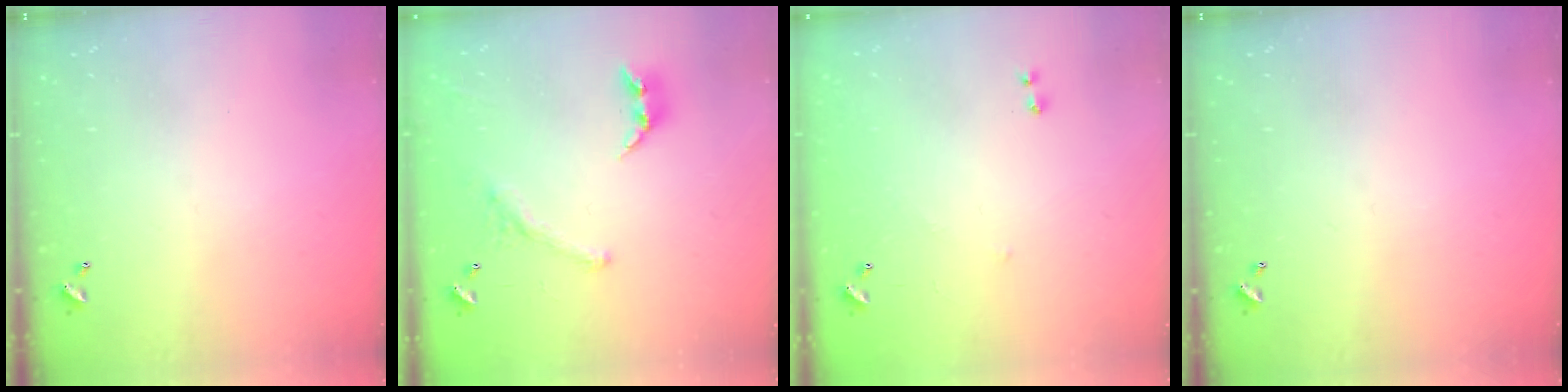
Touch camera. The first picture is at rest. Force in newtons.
{"total": 1.2, "press": 0.5, "slide": 1.1}
{"total": 7.7, "press": 7.7, "slide": 0.8}
{"total": 0.0}